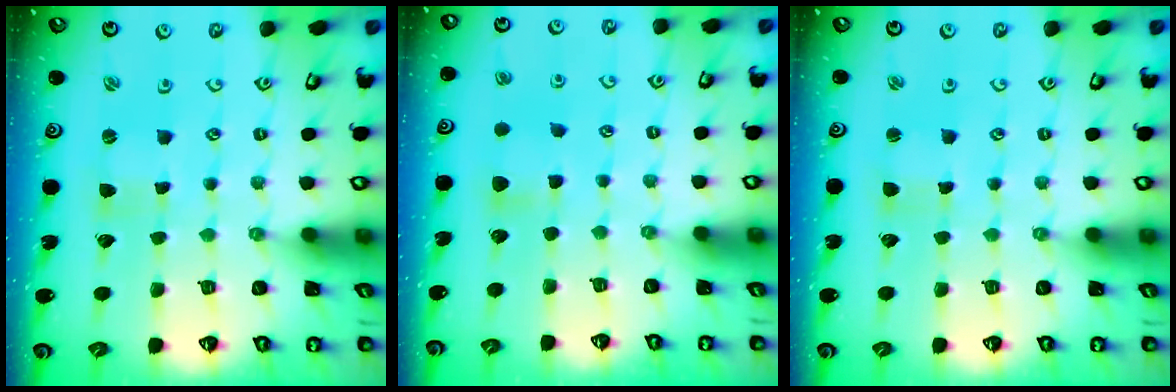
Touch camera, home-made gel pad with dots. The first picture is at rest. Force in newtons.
{"total": 5.0, "press": 4.9, "slide": 0.9}
{"total": 2.2, "press": 2.2, "slide": 0.2}